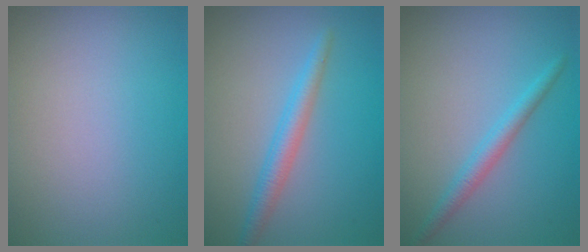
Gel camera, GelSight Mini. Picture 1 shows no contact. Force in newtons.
{"total": 2.4, "press": 2.4, "slide": 0.1}
{"total": 2.0, "press": 1.9, "slide": 0.1}